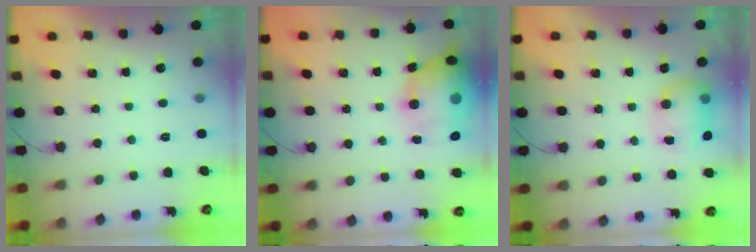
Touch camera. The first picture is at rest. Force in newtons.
{"total": 18.9, "press": 18.7, "slide": 3.1}
{"total": 8.0, "press": 8.0, "slide": 0.5}